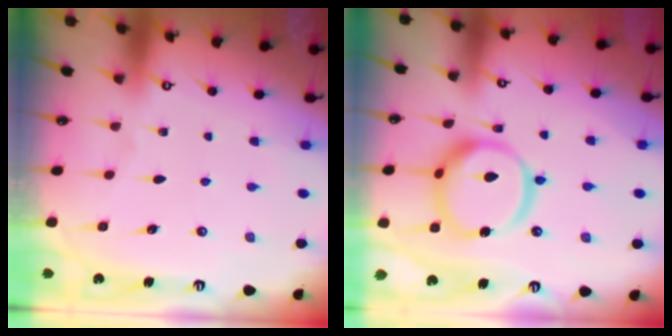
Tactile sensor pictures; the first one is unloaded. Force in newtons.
{"total": 15.7, "press": 15.6, "slide": 1.9}